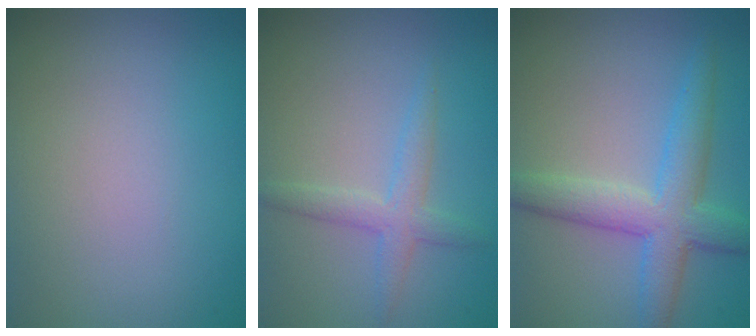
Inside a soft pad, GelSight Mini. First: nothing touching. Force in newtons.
{"total": 2.4, "press": 2.4, "slide": 0.1}
{"total": 5.3, "press": 5.3, "slide": 0.1}